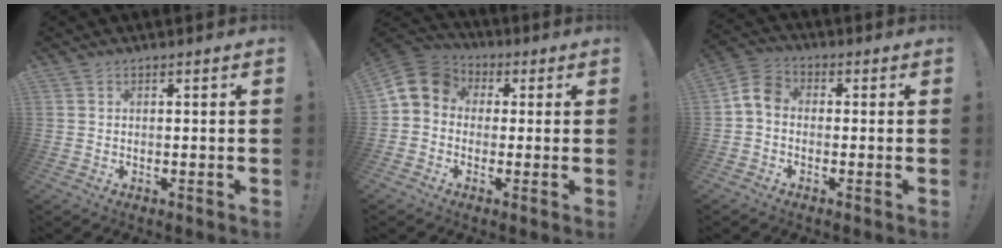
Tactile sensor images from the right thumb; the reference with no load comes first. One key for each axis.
{"total": 9.0, "fx": 0.9, "fy": 7.7, "fz": 4.6, "tx": -0.091, "ty": 0.012, "tz": 0.024}
{"total": 6.5, "fx": -0.7, "fy": 4.7, "fz": 4.5, "tx": -0.095, "ty": 0.017, "tz": -0.005}